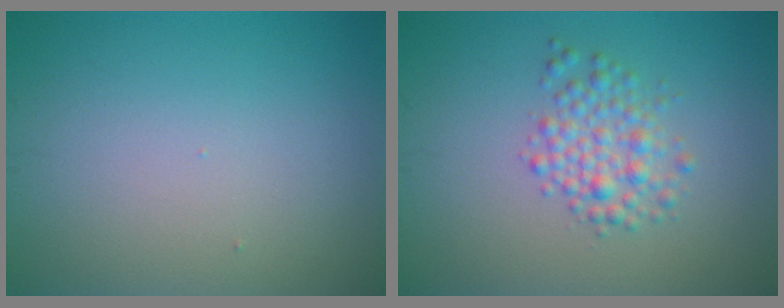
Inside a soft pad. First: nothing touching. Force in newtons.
{"total": 2.9, "press": 2.9, "slide": 0.0}